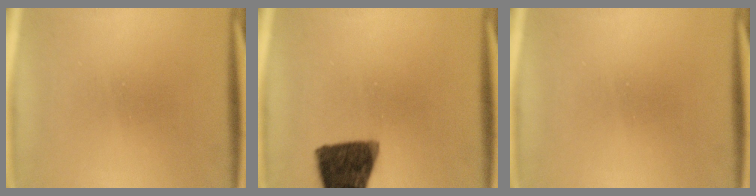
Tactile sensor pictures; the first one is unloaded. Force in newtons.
{"total": 13.0}
{"total": 0.0}